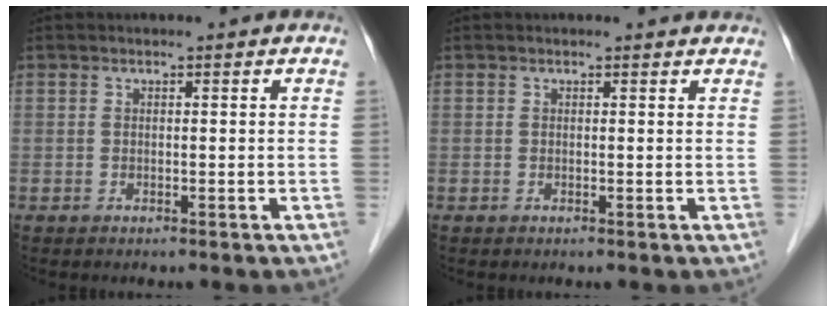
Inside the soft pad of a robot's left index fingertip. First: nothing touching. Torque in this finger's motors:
{"motor_torque": [0.64, -0.76, 0.03, 0.02]}